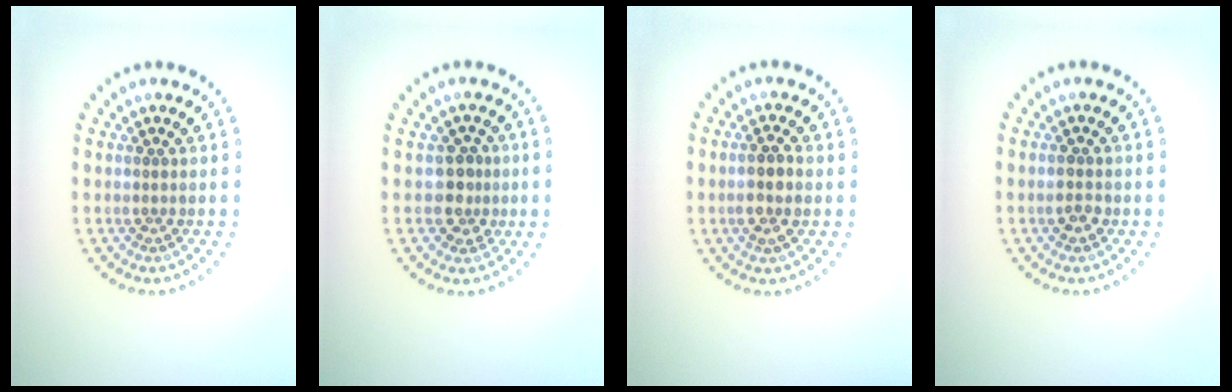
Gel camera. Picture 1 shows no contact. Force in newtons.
{"total": 2.5, "press": 2.3, "slide": 1.1}
{"total": 2.6, "press": 2.5, "slide": 0.7}
{"total": 1.5, "press": 1.5, "slide": 0.2}